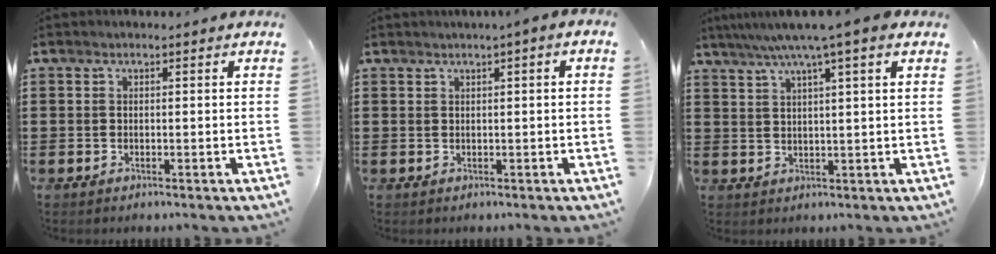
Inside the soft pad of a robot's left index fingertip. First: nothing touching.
{"total": 0.8, "force": [0.2, -0.1, 0.8], "torque": [-0.013, -0.004, 0.006]}
{"total": 5.6, "force": [3.8, -0.7, 4.0], "torque": [-0.088, -0.009, 0.063]}